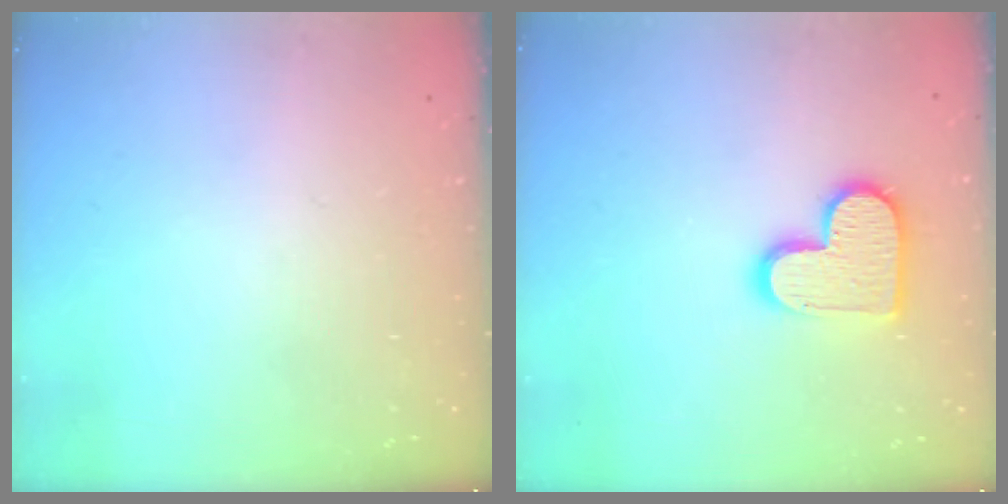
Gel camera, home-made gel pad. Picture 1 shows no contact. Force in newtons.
{"total": 13.4, "press": 13.4, "slide": 0.8}